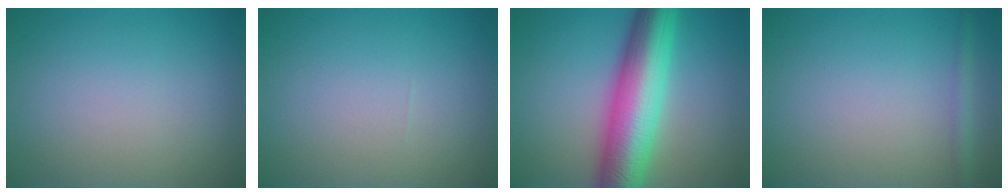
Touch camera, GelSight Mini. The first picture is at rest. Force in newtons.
{"total": 0.0}
{"total": 10.4, "press": 10.4, "slide": 0.1}
{"total": 1.3, "press": 1.3, "slide": 0.1}